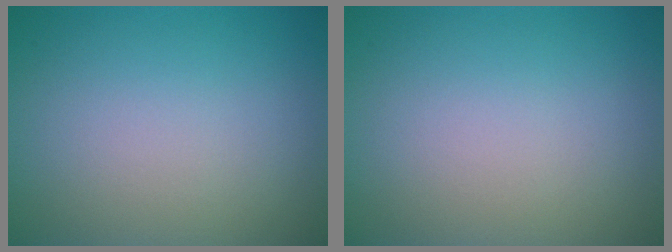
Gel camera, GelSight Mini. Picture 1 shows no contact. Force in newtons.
{"total": 0.0}